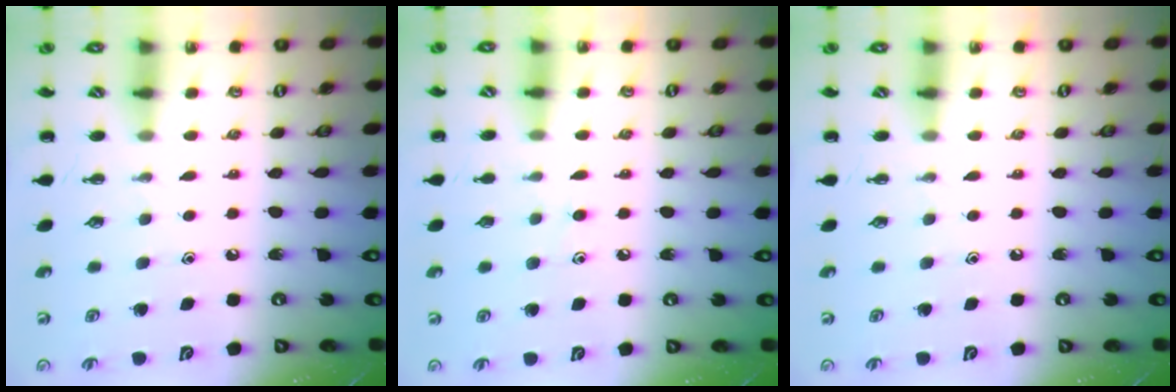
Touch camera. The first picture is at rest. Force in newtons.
{"total": 5.0, "press": 4.6, "slide": 2.0}
{"total": 0.0}